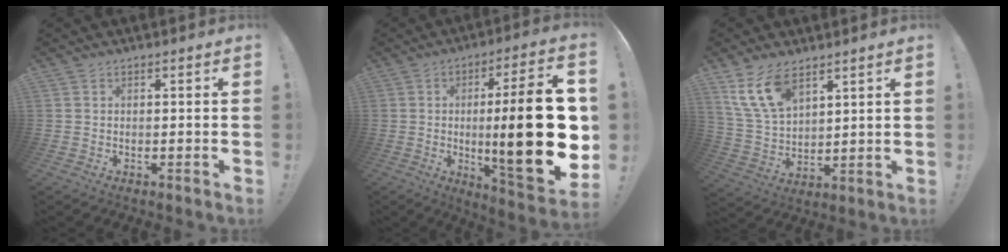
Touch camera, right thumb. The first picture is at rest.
{"total": 25.3, "force": [-0.7, 5.1, 24.8], "torque": [-0.391, -0.011, -0.010]}
{"total": 12.5, "force": [8.2, 6.0, 7.2], "torque": [-0.158, -0.033, 0.161]}